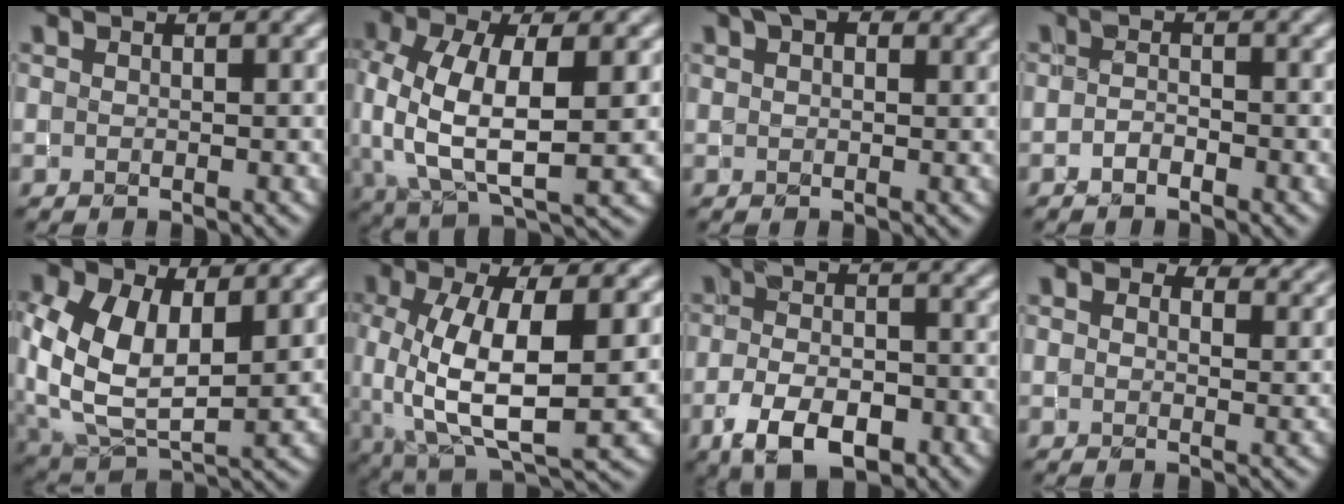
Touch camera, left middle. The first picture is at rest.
{"total": 9.7, "force": [0.4, 4.8, 8.4], "torque": [-0.180, -0.006, 0.010]}
{"total": 5.0, "force": [3.2, 2.4, 2.9], "torque": [-0.039, 0.018, 0.033]}
{"total": 1.0, "force": [-0.8, 0.3, 0.5], "torque": [-0.013, 0.002, -0.018]}
{"total": 8.9, "force": [1.9, 5.5, 6.8], "torque": [-0.162, -0.004, 0.036]}
{"total": 9.8, "force": [-0.1, 4.1, 8.8], "torque": [-0.176, -0.014, 0.005]}
{"total": 5.7, "force": [-3.1, 2.9, 3.9], "torque": [-0.072, -0.005, -0.055]}
{"total": 4.8, "force": [3.6, 2.5, 2.0], "torque": [-0.035, 0.004, 0.035]}